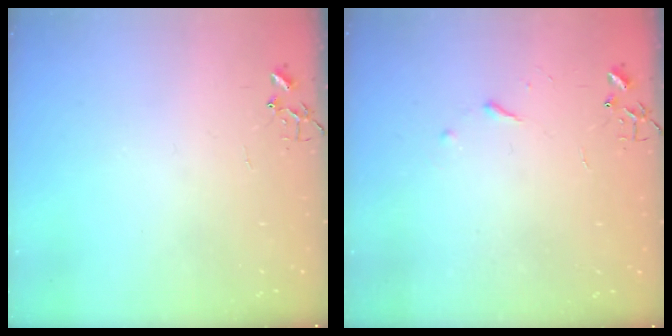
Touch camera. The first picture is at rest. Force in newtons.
{"total": 3.9, "press": 3.9, "slide": 0.5}